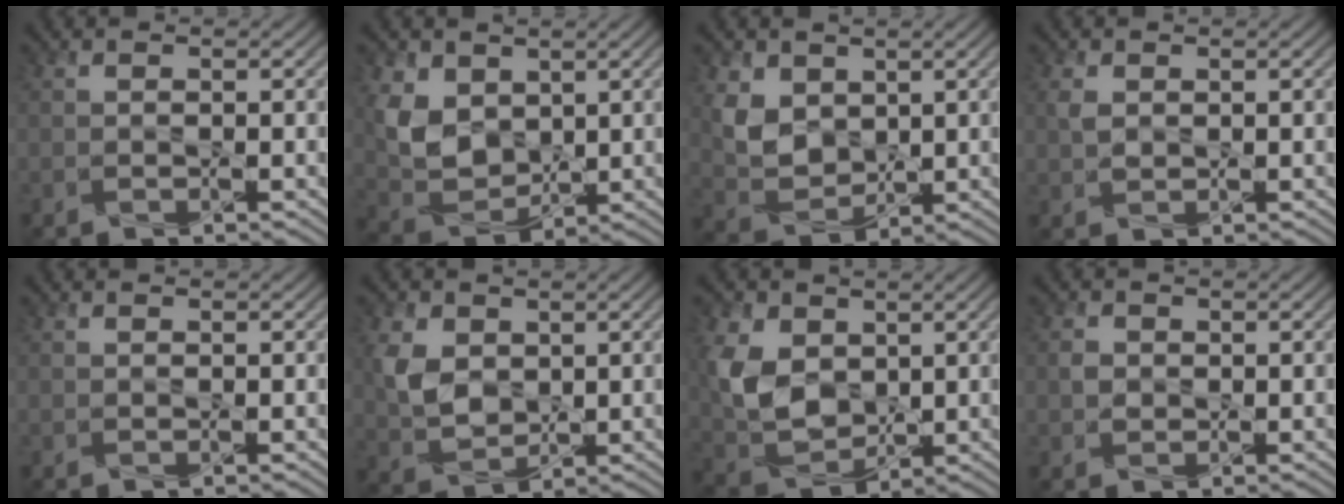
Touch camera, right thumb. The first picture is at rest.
{"total": 7.4, "force": [2.3, 5.6, 4.3], "torque": [-0.115, -0.011, 0.049]}
{"total": 5.8, "force": [2.1, 4.5, 3.1], "torque": [-0.083, -0.008, 0.043]}
{"total": 1.9, "force": [0.6, 1.4, 1.2], "torque": [-0.036, 0.000, 0.013]}
{"total": 0.0}
{"total": 6.0, "force": [1.4, 4.6, 3.7], "torque": [-0.096, -0.002, 0.031]}
{"total": 8.9, "force": [1.9, 6.6, 5.7], "torque": [-0.155, -0.002, 0.038]}
{"total": 1.5, "force": [0.1, 1.3, 0.6], "torque": [-0.014, -0.001, -0.003]}